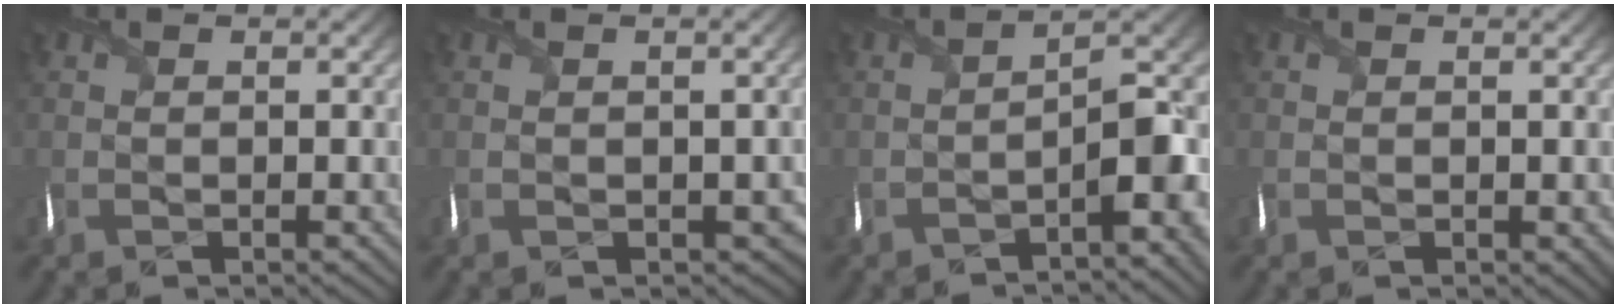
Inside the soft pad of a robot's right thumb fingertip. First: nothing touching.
{"total": 2.6, "force": [-0.3, 2.2, 1.3], "torque": [-0.019, -0.014, -0.004]}
{"total": 7.5, "force": [-4.0, 1.8, 6.1], "torque": [-0.082, 0.001, -0.068]}
{"total": 0.9, "force": [0.1, 0.8, 0.4], "torque": [-0.009, -0.002, 0.002]}